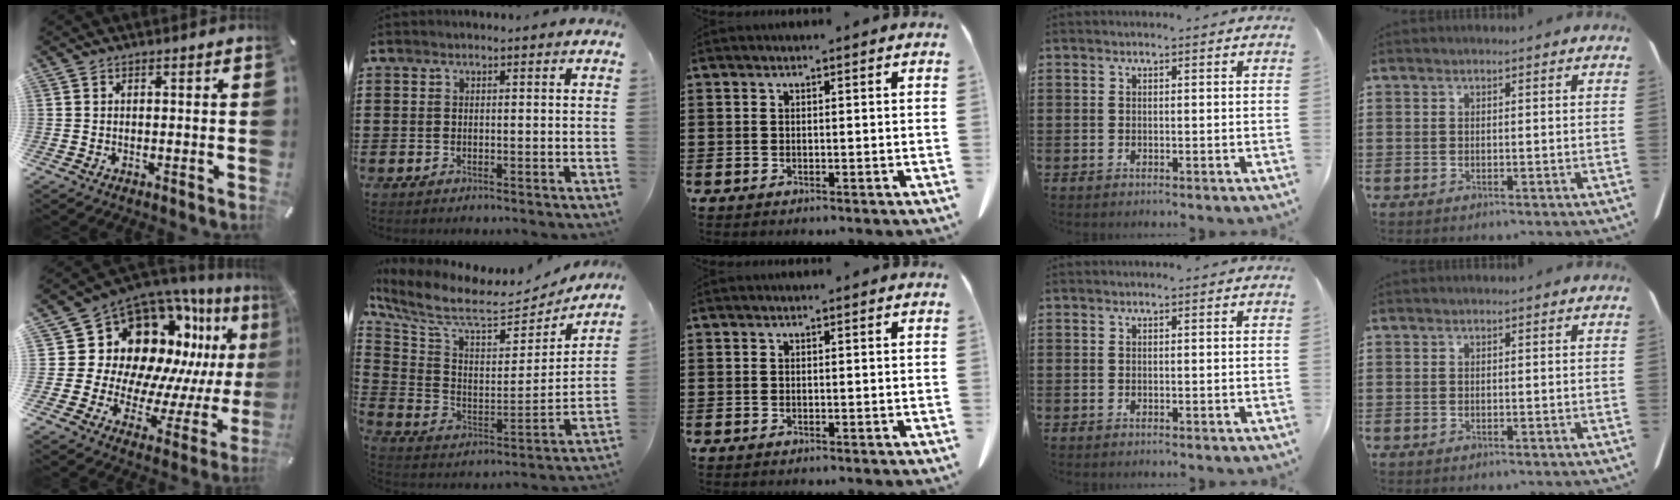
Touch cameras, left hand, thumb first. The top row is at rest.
{"thumb": {"total": 18.9, "force": [9.6, 13.2, 9.5], "torque": [-0.159, -0.113, 0.192]}, "index": {"total": 8.6, "force": [7.4, 1.7, 4.0], "torque": [-0.114, -0.061, 0.123]}}